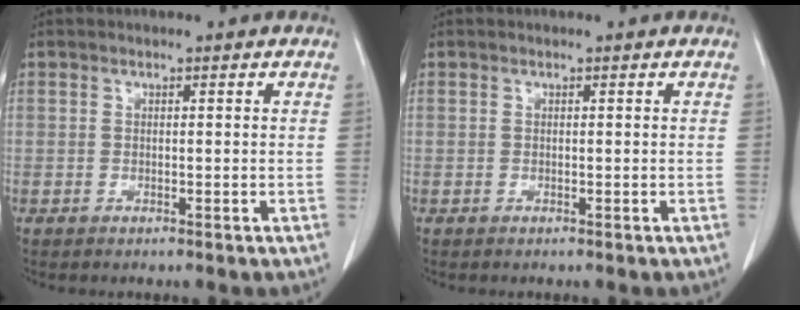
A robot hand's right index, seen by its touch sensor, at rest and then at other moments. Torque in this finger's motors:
{"motor_torque": [-0.01, -0.01, 0.02, 0.00]}